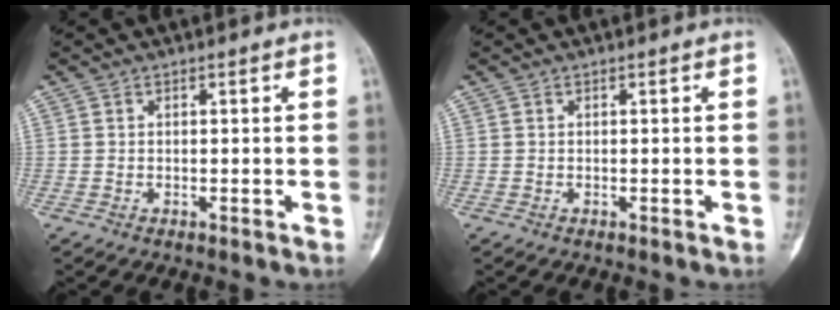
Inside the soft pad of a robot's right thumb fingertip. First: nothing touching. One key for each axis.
{"total": 0.0}